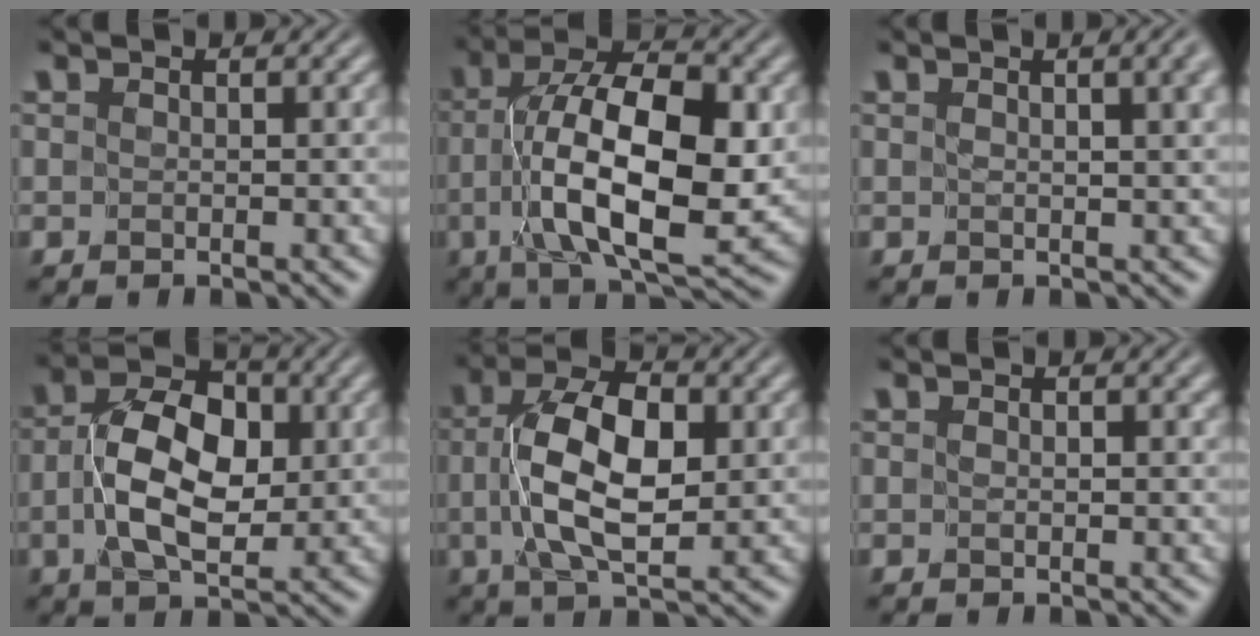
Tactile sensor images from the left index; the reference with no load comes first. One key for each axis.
{"total": 12.5, "fx": -1.0, "fy": 5.0, "fz": 11.4, "tx": -0.191, "ty": 0.005, "tz": -0.018}
{"total": 3.6, "fx": 1.2, "fy": 1.1, "fz": 3.2, "tx": -0.018, "ty": 0.010, "tz": 0.007}
{"total": 7.6, "fx": 0.2, "fy": 4.5, "fz": 6.1, "tx": -0.112, "ty": 0.009, "tz": -0.002}
{"total": 8.3, "fx": 0.4, "fy": 3.8, "fz": 7.4, "tx": -0.136, "ty": 0.010, "tz": 0.003}
{"total": 0.0}